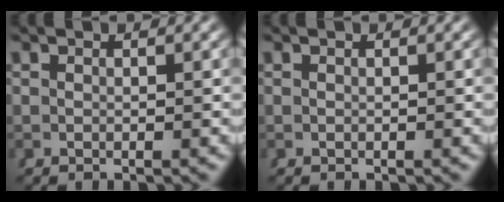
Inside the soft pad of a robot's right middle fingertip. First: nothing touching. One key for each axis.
{"total": 0.0}